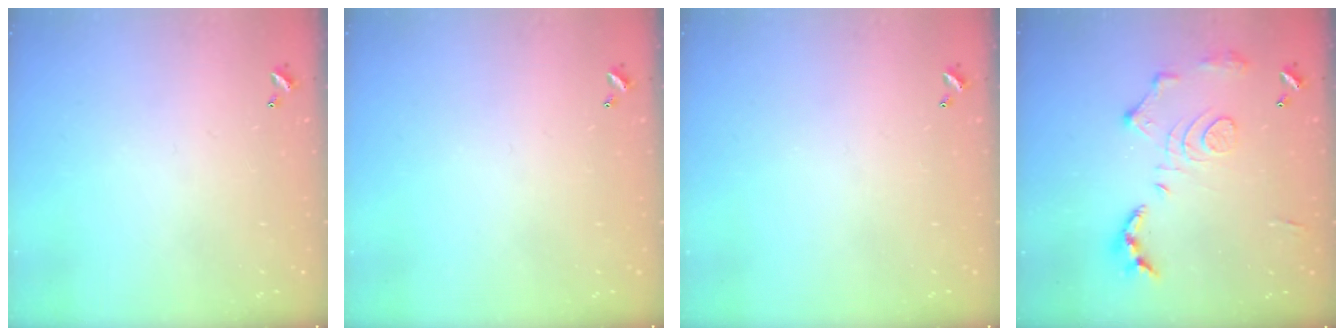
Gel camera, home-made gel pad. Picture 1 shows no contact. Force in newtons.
{"total": 0.0}
{"total": 0.0}
{"total": 14.2, "press": 14.1, "slide": 1.2}